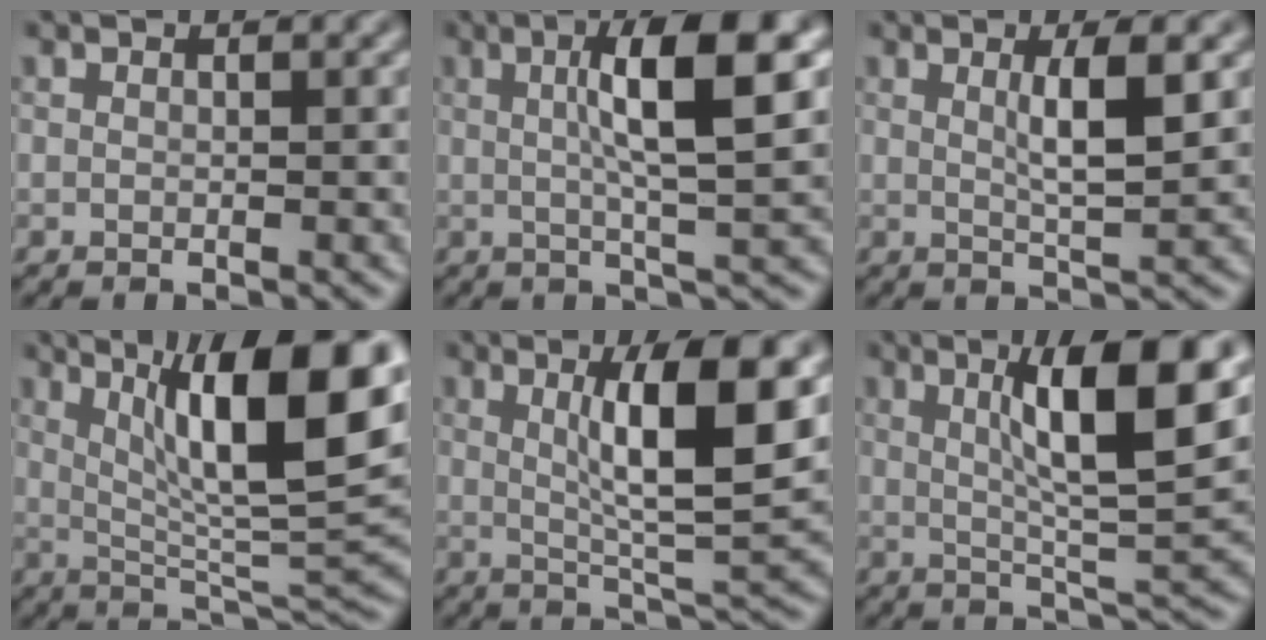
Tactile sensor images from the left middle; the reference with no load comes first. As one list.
[{"total": 7.4, "force": [1.7, 1.3, 7.1], "torque": [-0.104, 0.012, 0.023]}, {"total": 3.6, "force": [0.9, 0.6, 3.5], "torque": [-0.058, -0.003, 0.016]}, {"total": 13.1, "force": [4.6, 3.0, 11.9], "torque": [-0.177, 0.008, 0.078]}, {"total": 8.7, "force": [2.3, 1.8, 8.3], "torque": [-0.118, -0.004, 0.042]}, {"total": 9.7, "force": [2.9, 1.9, 9.1], "torque": [-0.131, 0.002, 0.049]}]